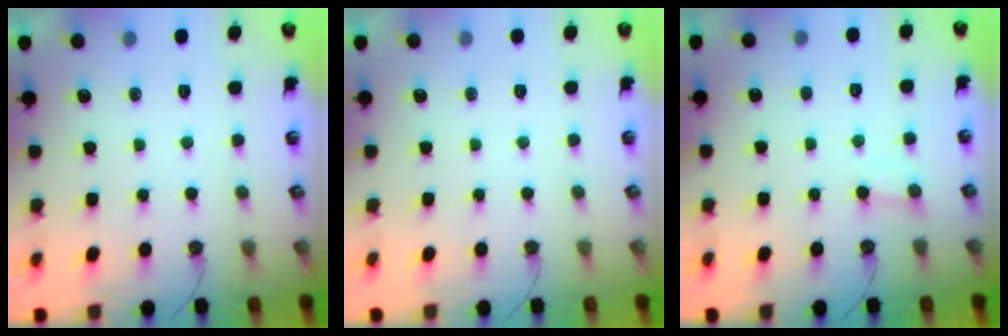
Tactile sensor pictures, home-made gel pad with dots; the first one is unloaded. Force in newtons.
{"total": 0.0}
{"total": 3.2, "press": 3.2, "slide": 0.2}